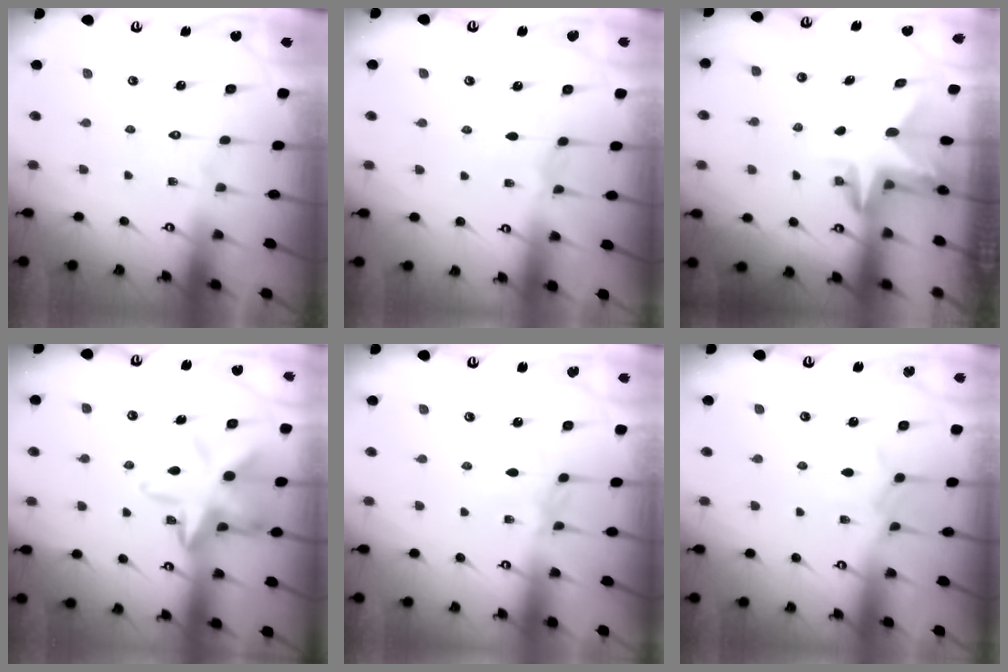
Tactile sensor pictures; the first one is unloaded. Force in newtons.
{"total": 2.3, "press": 2.3, "slide": 0.4}
{"total": 2.9, "press": 2.9, "slide": 0.3}
{"total": 14.2, "press": 14.1, "slide": 1.6}
{"total": 2.9, "press": 2.9, "slide": 0.5}
{"total": 6.0, "press": 5.9, "slide": 0.7}